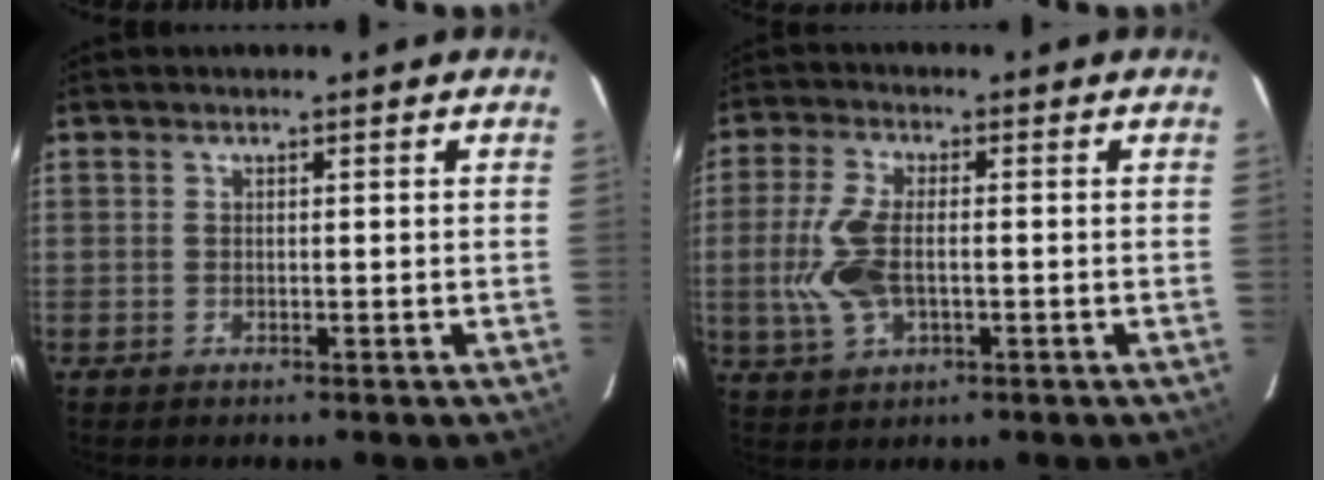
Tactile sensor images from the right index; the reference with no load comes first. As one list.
[{"total": 9.2, "force": [-1.2, 4.5, 7.9], "torque": [-0.176, -0.001, -0.020]}]